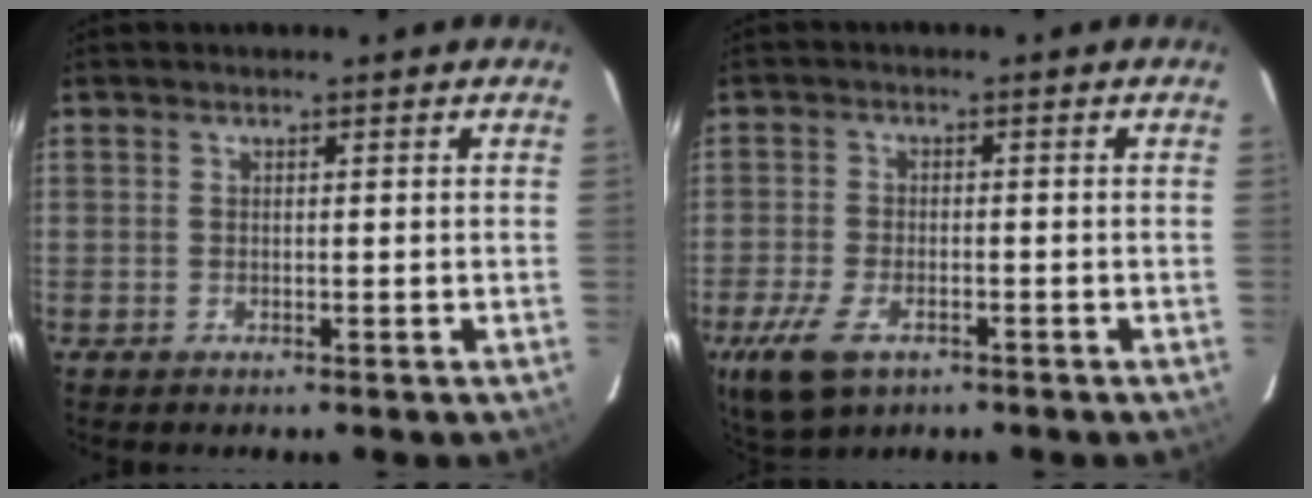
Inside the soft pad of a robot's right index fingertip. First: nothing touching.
{"total": 10.6, "force": [-5.7, 5.5, 7.1], "torque": [-0.177, -0.030, -0.101]}